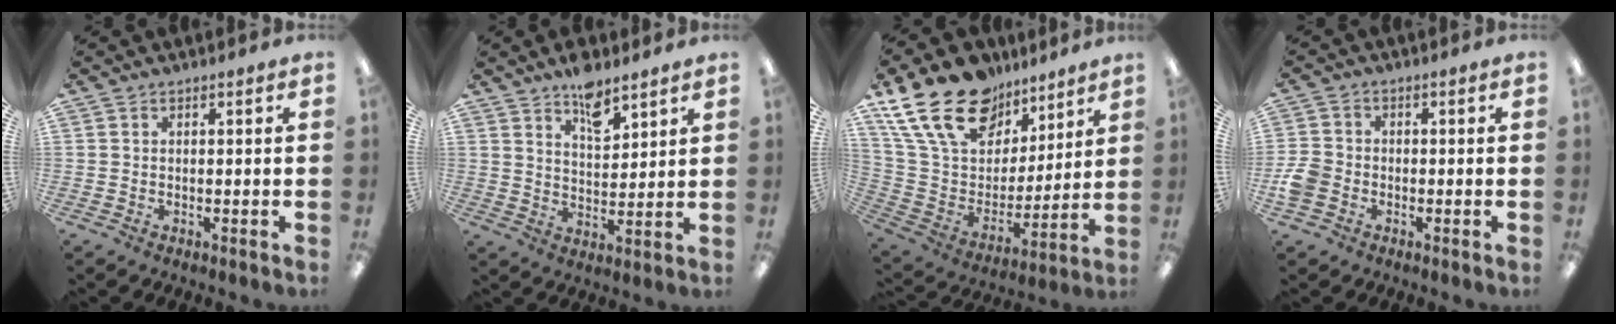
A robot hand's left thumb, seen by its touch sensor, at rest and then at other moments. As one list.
[{"total": 8.0, "force": [6.1, 3.4, 3.9], "torque": [-0.046, -0.040, 0.103]}, {"total": 22.6, "force": [15.1, 13.0, 10.8], "torque": [-0.218, -0.081, 0.281]}, {"total": 5.3, "force": [-1.8, 4.3, 2.5], "torque": [-0.052, 0.013, -0.032]}]